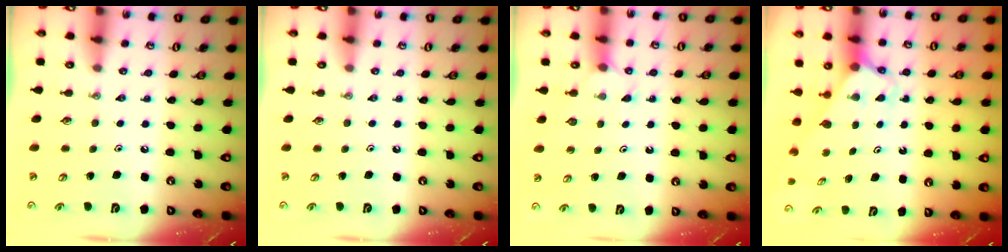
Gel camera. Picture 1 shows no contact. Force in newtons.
{"total": 0.0}
{"total": 3.8, "press": 3.8, "slide": 0.4}
{"total": 2.5, "press": 2.5, "slide": 0.2}